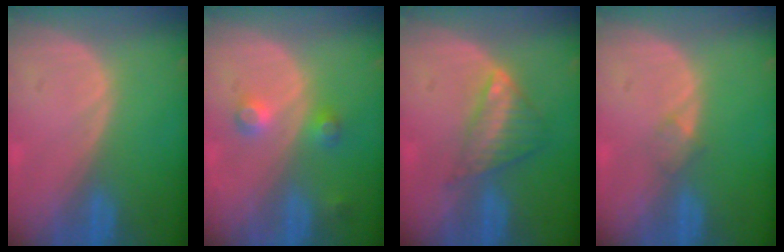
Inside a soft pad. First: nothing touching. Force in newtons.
{"total": 3.6, "press": 3.4, "slide": 1.2}
{"total": 6.0, "press": 5.2, "slide": 3.0}
{"total": 1.4, "press": 1.4, "slide": 0.1}